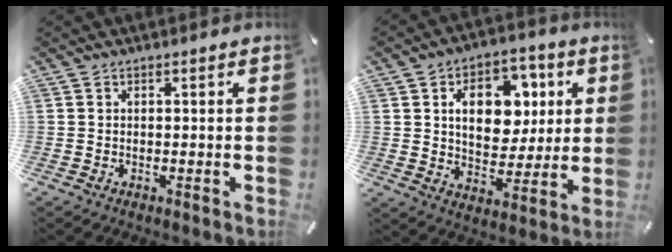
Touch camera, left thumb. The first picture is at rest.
{"total": 14.1, "force": [3.8, 10.4, 8.6], "torque": [-0.126, 0.000, 0.070]}